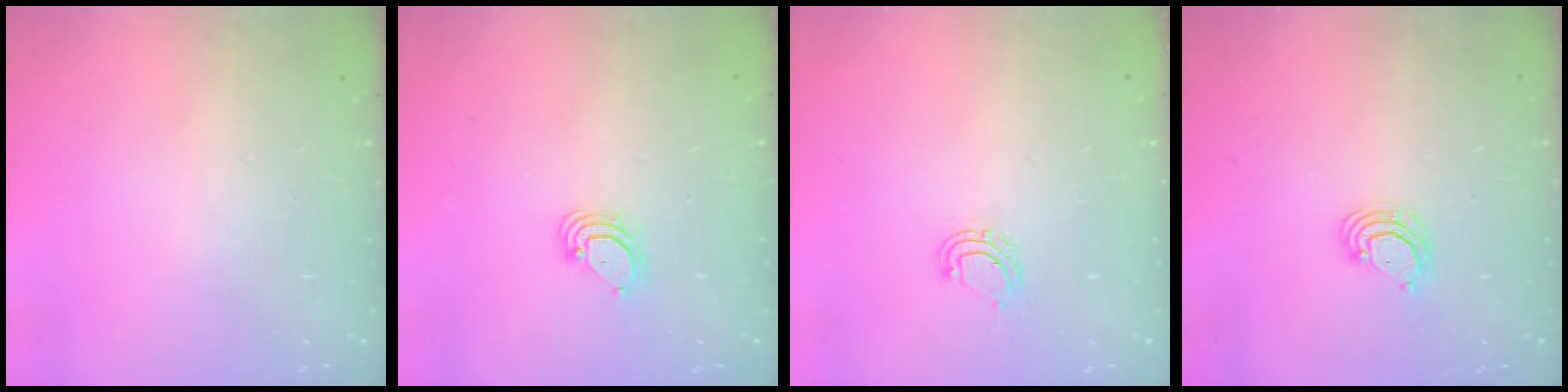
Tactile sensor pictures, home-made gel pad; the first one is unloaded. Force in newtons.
{"total": 3.8, "press": 3.8, "slide": 0.1}
{"total": 5.8, "press": 5.7, "slide": 1.1}
{"total": 3.8, "press": 3.8, "slide": 0.3}